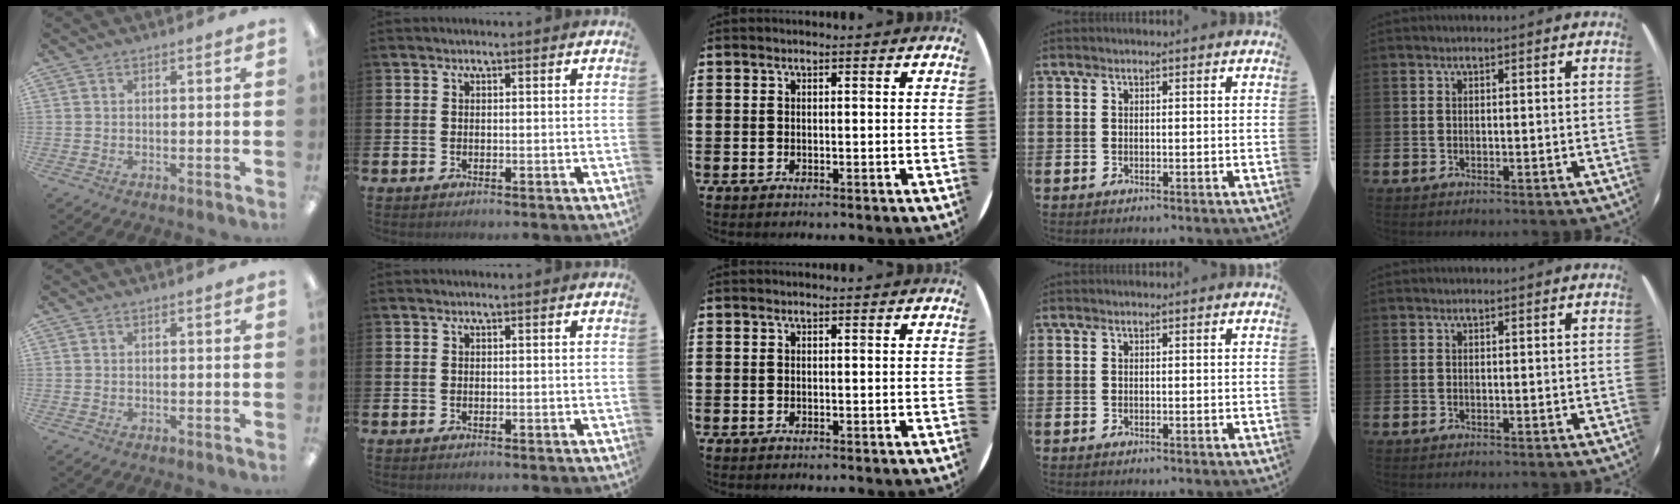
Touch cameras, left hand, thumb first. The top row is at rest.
{}